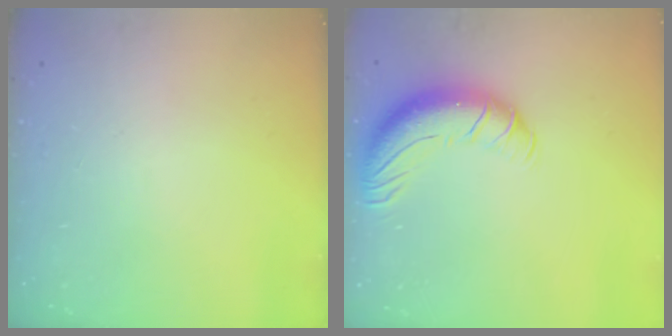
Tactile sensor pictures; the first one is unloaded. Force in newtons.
{"total": 13.4, "press": 13.0, "slide": 3.0}